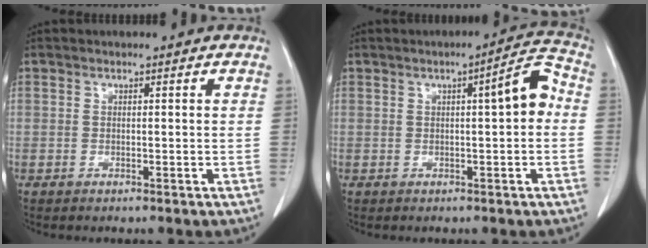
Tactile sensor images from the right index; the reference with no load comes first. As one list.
[{"total": 5.5, "force": [0.4, 0.8, 5.4], "torque": [-0.071, 0.017, 0.000]}]